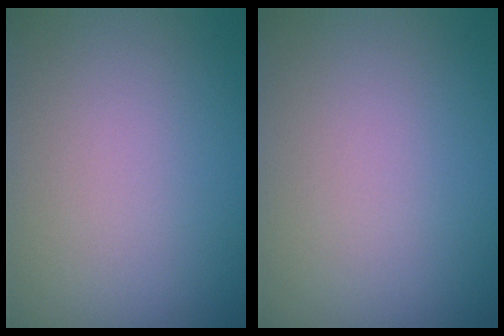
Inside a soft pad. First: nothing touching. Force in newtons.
{"total": 0.0}